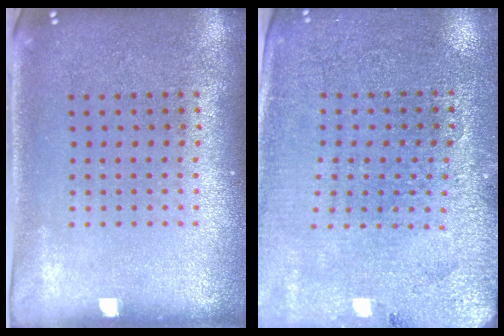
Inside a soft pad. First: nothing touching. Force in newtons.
{"total": 2.8, "press": 2.8, "slide": 0.5}